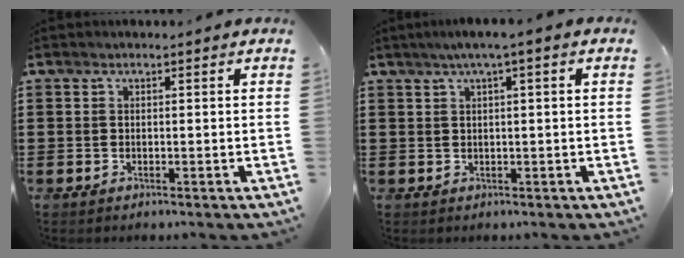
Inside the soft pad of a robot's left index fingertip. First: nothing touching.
{"total": 2.0, "force": [0.5, -0.1, 1.9], "torque": [-0.036, -0.002, 0.009]}